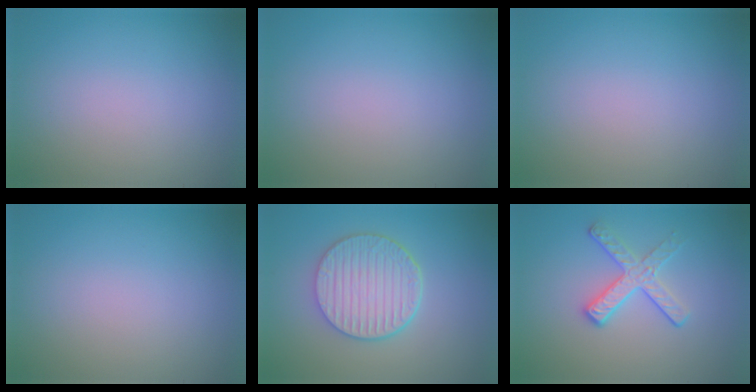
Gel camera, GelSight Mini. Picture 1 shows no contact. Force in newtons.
{"total": 0.0}
{"total": 0.0}
{"total": 0.0}
{"total": 6.0, "press": 4.7, "slide": 3.6}
{"total": 2.9, "press": 2.6, "slide": 1.4}